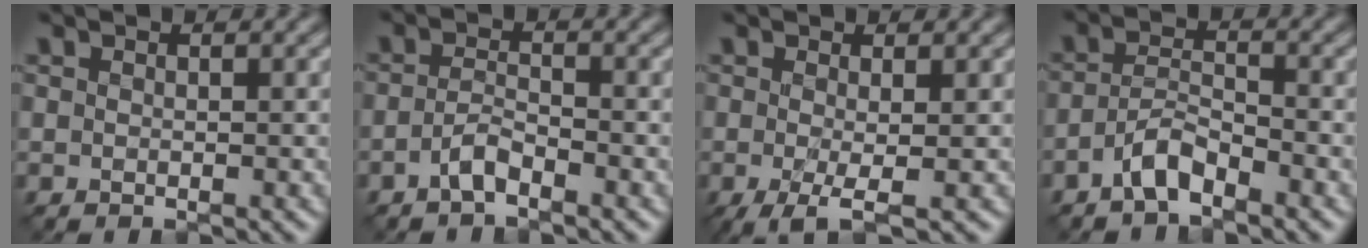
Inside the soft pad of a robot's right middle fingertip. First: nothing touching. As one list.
[{"total": 1.8, "force": [-1.4, 0.4, 1.0], "torque": [-0.027, 0.006, -0.032]}, {"total": 2.9, "force": [-0.8, 0.5, 2.7], "torque": [-0.056, -0.005, -0.015]}, {"total": 2.8, "force": [-2.2, 0.8, 1.5], "torque": [-0.035, 0.011, -0.049]}]